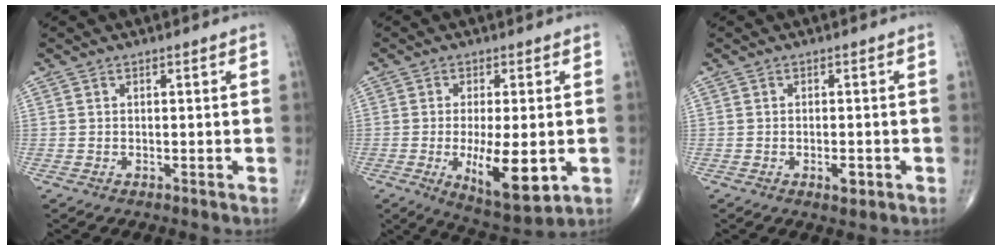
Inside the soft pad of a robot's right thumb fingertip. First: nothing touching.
{"total": 12.0, "force": [-2.4, 4.3, 10.9], "torque": [-0.167, -0.023, -0.029]}
{"total": 2.2, "force": [-0.9, 1.0, 1.8], "torque": [-0.024, 0.001, -0.013]}